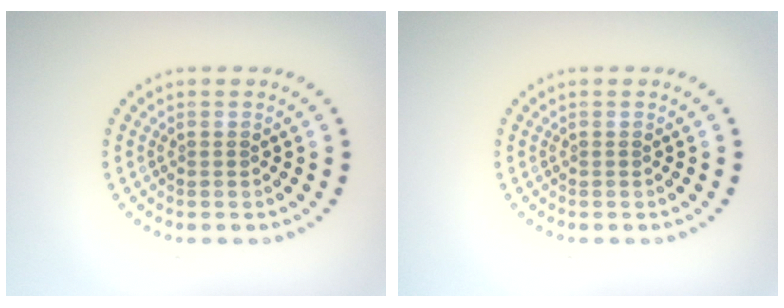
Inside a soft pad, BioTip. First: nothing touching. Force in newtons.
{"total": 0.0}